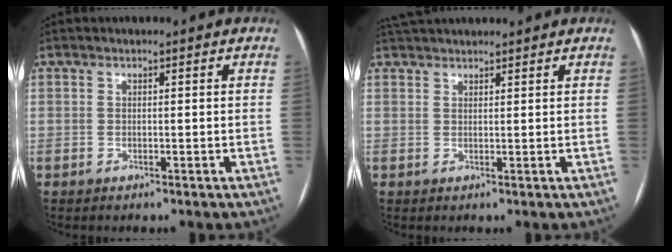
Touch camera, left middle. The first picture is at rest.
{"total": 5.4, "force": [5.0, 1.0, 1.6], "torque": [-0.026, 0.043, 0.081]}